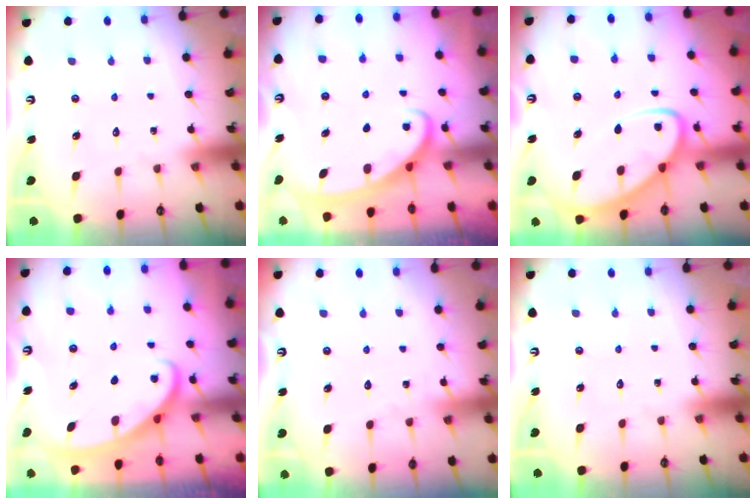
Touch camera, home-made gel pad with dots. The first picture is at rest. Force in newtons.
{"total": 2.7, "press": 2.7, "slide": 0.4}
{"total": 6.9, "press": 6.9, "slide": 0.8}
{"total": 3.0, "press": 3.0, "slide": 0.1}
{"total": 2.5, "press": 2.5, "slide": 0.3}
{"total": 0.0}